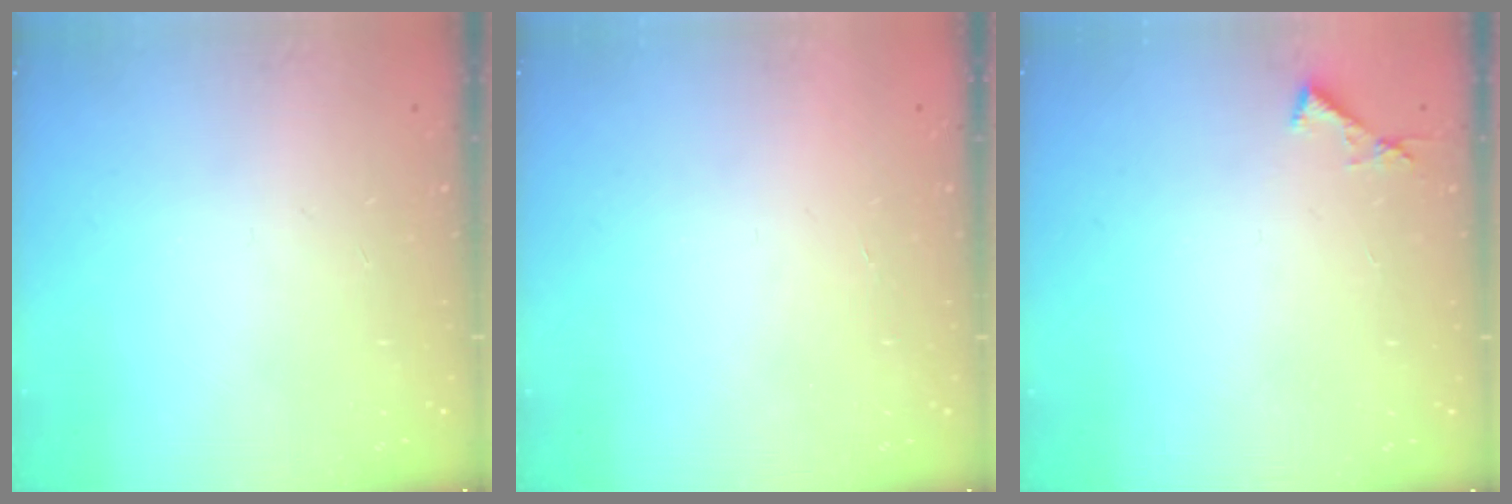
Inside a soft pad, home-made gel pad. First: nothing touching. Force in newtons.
{"total": 1.6, "press": 1.5, "slide": 0.1}
{"total": 3.8, "press": 3.8, "slide": 0.3}